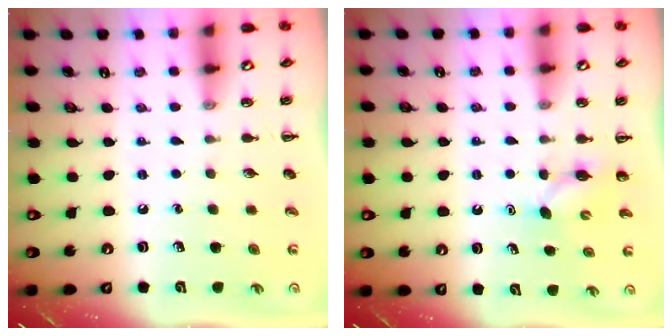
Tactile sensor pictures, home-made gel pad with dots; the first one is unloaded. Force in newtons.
{"total": 3.7, "press": 3.6, "slide": 0.9}